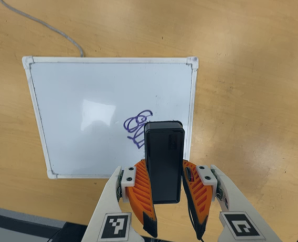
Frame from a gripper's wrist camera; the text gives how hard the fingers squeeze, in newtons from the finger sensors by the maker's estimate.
{"total": 7.9, "left": 6.4, "right": 9.4}